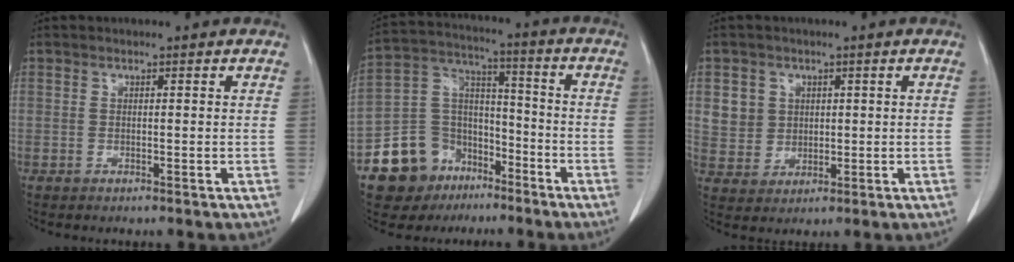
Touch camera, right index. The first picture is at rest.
{"total": 12.8, "force": [-7.5, 9.9, 3.2], "torque": [-0.066, 0.069, -0.124]}
{"total": 4.9, "force": [1.5, 4.6, 0.9], "torque": [-0.014, 0.011, 0.034]}